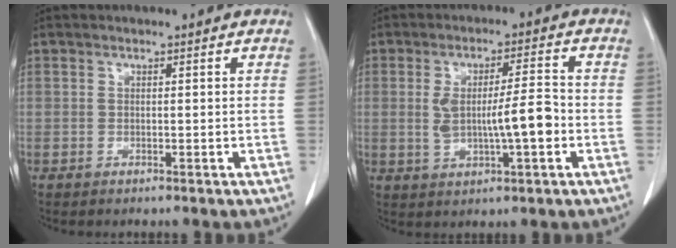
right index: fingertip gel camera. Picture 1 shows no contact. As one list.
[{"total": 7.6, "force": [-0.9, 1.2, 7.5], "torque": [-0.133, 0.007, -0.007]}]